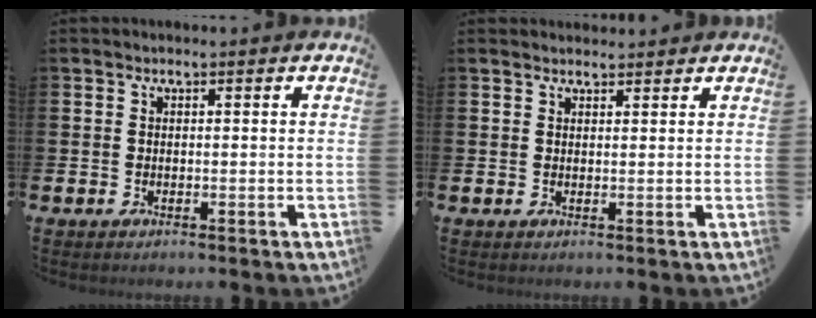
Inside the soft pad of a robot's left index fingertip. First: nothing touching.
{"total": 1.4, "force": [1.4, 0.3, 0.1], "torque": [0.007, -0.005, 0.024]}